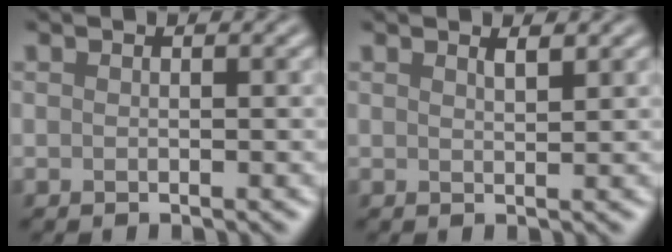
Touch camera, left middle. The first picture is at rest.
{"total": 1.2, "force": [1.0, 0.3, 0.7], "torque": [-0.007, 0.001, 0.014]}